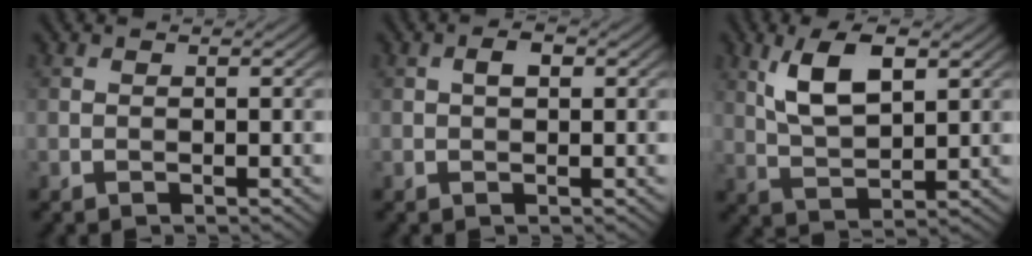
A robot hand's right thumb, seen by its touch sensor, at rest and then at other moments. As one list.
[{"total": 1.6, "force": [0.4, 0.8, 1.4], "torque": [-0.022, 0.005, 0.003]}, {"total": 7.5, "force": [3.3, 3.1, 6.0], "torque": [-0.126, 0.001, 0.067]}]